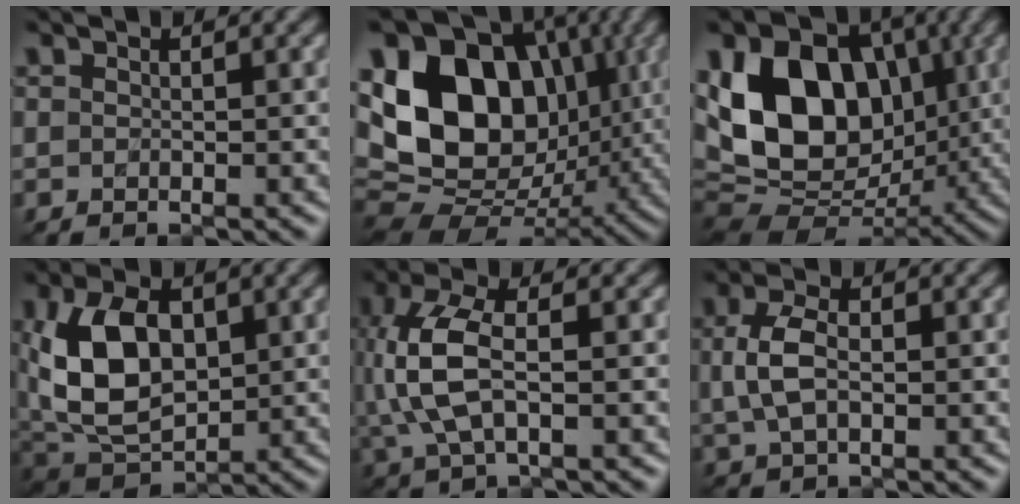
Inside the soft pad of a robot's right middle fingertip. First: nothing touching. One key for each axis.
{"total": 16.0, "fx": 2.9, "fy": 11.6, "fz": 10.6, "tx": -0.192, "ty": 0.016, "tz": 0.044}
{"total": 13.9, "fx": 2.0, "fy": 9.9, "fz": 9.5, "tx": -0.165, "ty": 0.003, "tz": 0.023}
{"total": 10.1, "fx": 1.3, "fy": 6.4, "fz": 7.7, "tx": -0.169, "ty": 0.003, "tz": 0.023}
{"total": 6.5, "fx": 0.3, "fy": 3.1, "fz": 5.7, "tx": -0.142, "ty": 0.005, "tz": 0.003}
{"total": 3.9, "fx": 0.1, "fy": 2.3, "fz": 3.1, "tx": -0.075, "ty": 0.004, "tz": 0.000}